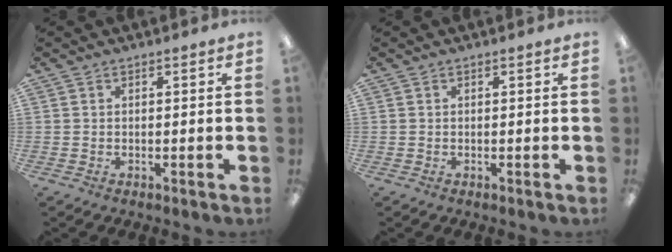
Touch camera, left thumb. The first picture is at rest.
{"total": 0.0}